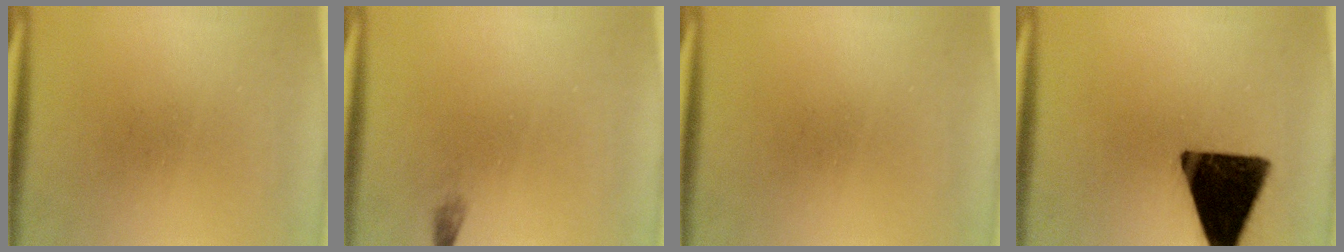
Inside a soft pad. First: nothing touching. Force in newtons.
{"total": 0.7}
{"total": 0.0}
{"total": 16.3}